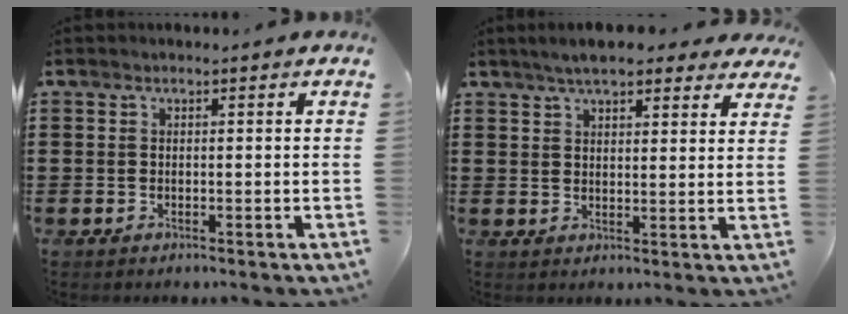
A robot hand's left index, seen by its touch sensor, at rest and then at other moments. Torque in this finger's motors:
{"motor_torque": [2.14, 0.00, 0.54, 0.09]}